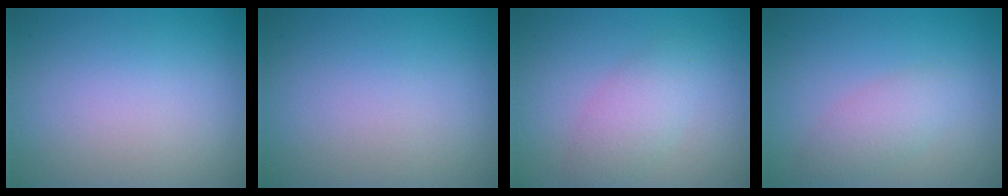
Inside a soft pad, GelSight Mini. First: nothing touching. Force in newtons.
{"total": 0.0}
{"total": 3.0, "press": 3.0, "slide": 0.1}
{"total": 2.3, "press": 2.3, "slide": 0.1}